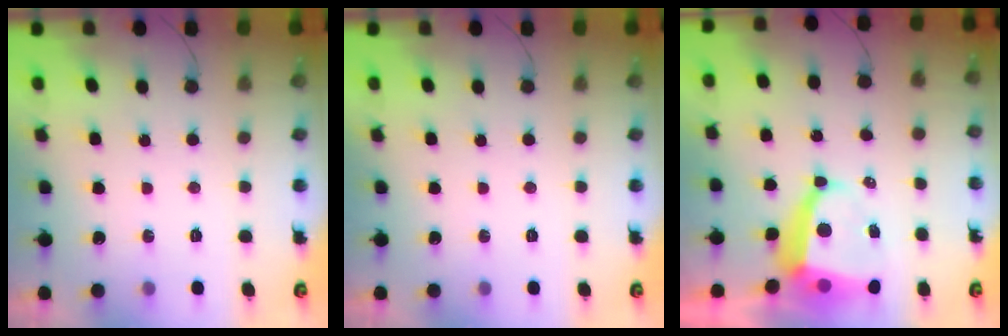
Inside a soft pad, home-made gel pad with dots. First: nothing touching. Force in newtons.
{"total": 0.0}
{"total": 7.3, "press": 7.2, "slide": 0.8}